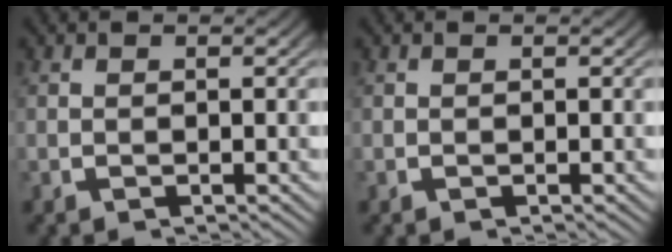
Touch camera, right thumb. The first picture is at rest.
{"total": 0.0}